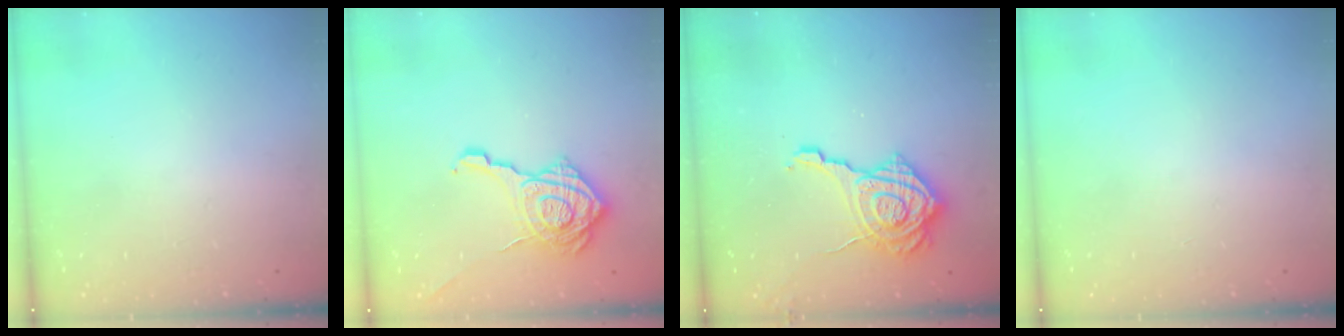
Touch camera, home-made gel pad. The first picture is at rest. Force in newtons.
{"total": 20.4, "press": 20.3, "slide": 1.4}
{"total": 16.0, "press": 16.0, "slide": 1.2}
{"total": 0.0}